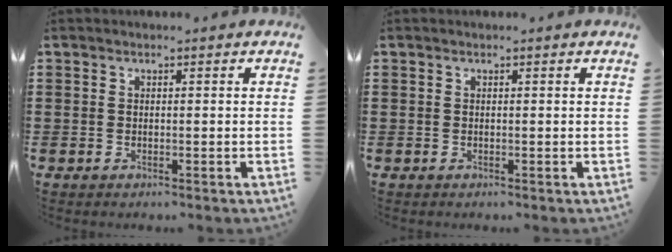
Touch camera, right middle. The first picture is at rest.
{"total": 0.0}